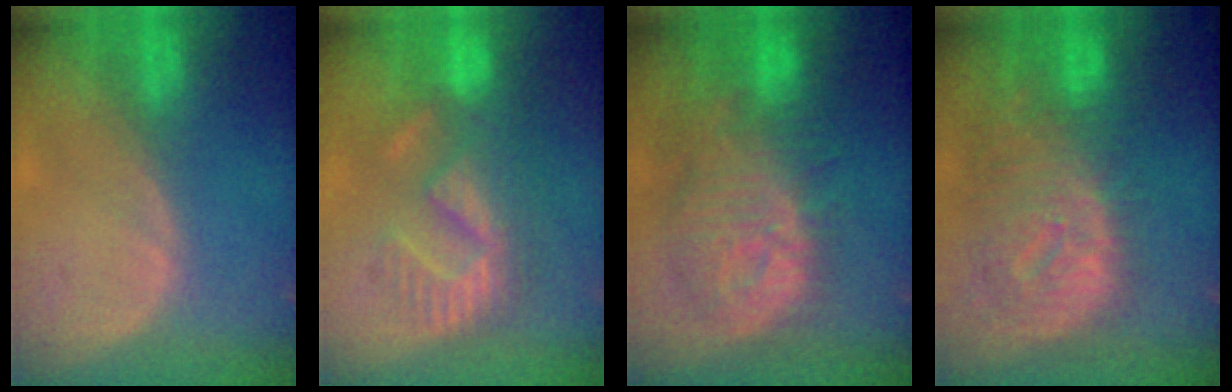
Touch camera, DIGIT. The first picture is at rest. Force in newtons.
{"total": 9.1, "press": 8.9, "slide": 1.9}
{"total": 12.2, "press": 11.0, "slide": 5.2}
{"total": 12.3, "press": 10.6, "slide": 6.1}